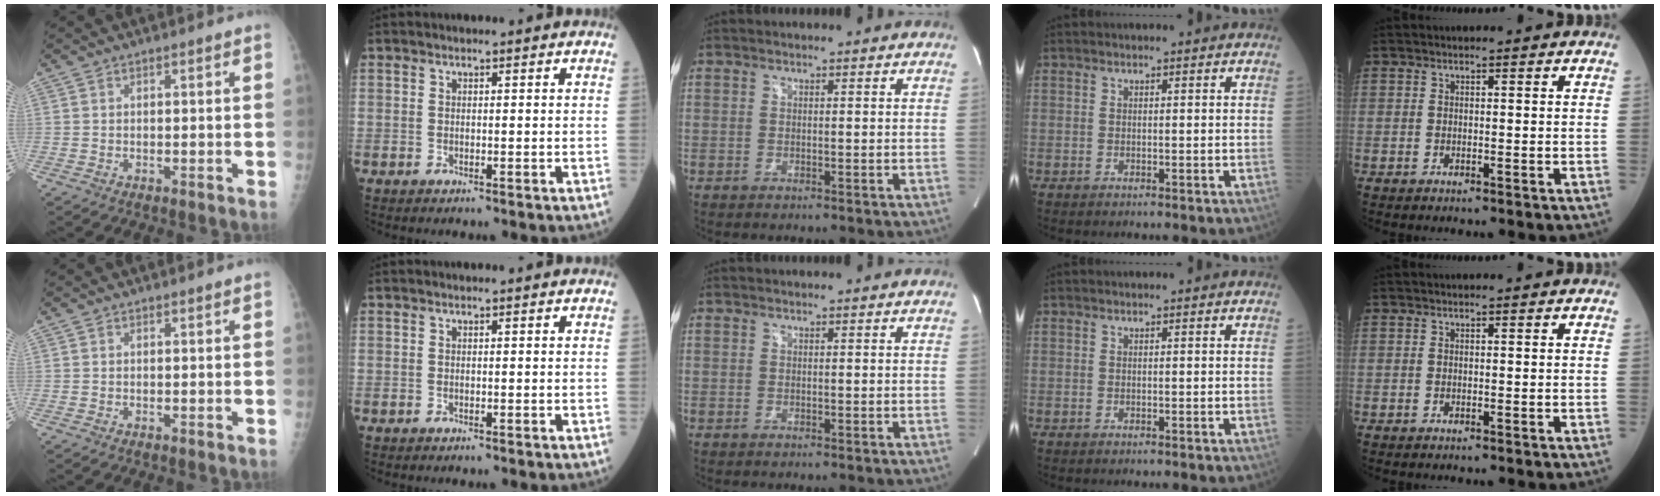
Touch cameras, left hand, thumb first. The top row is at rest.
{}